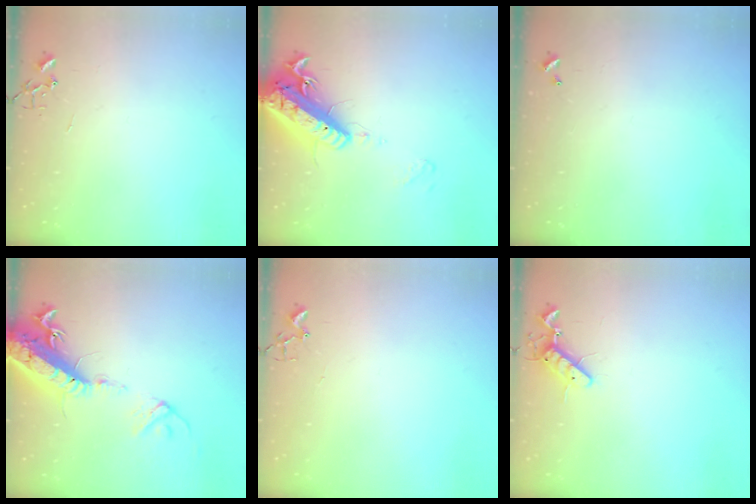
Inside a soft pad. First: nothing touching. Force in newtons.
{"total": 18.9, "press": 18.5, "slide": 3.7}
{"total": 0.0}
{"total": 20.7, "press": 20.1, "slide": 4.8}
{"total": 1.7, "press": 1.6, "slide": 0.2}
{"total": 8.5, "press": 8.4, "slide": 1.5}